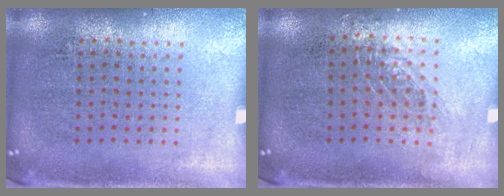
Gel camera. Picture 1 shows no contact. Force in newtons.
{"total": 0.9, "press": 0.8, "slide": 0.2}